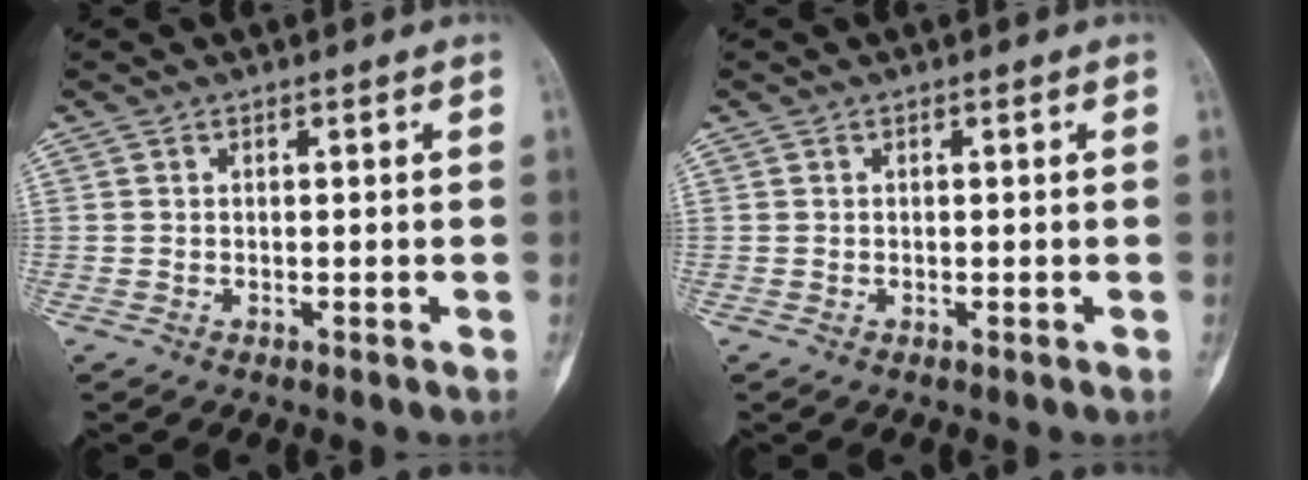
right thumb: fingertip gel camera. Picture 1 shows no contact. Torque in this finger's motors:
{"motor_torque": [-0.29, 0.07, 0.16, -0.02, -0.04]}